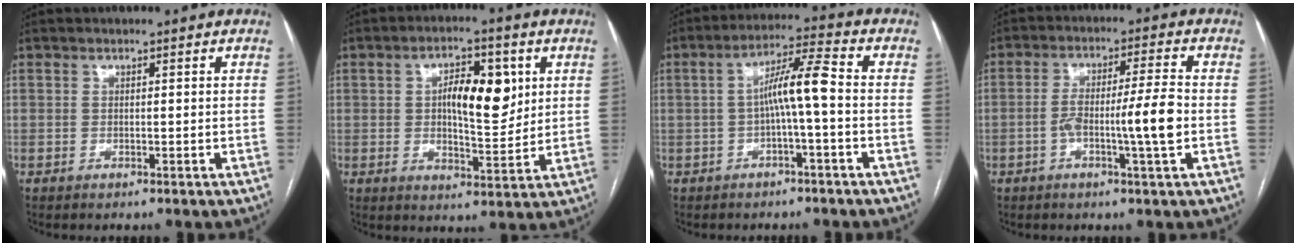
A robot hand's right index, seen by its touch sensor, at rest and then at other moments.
{"total": 9.5, "force": [2.3, 3.6, 8.5], "torque": [-0.132, 0.011, 0.039]}
{"total": 7.0, "force": [-0.6, 0.3, 6.9], "torque": [-0.119, 0.025, -0.011]}
{"total": 8.3, "force": [-1.9, -0.3, 8.1], "torque": [-0.143, 0.007, -0.031]}